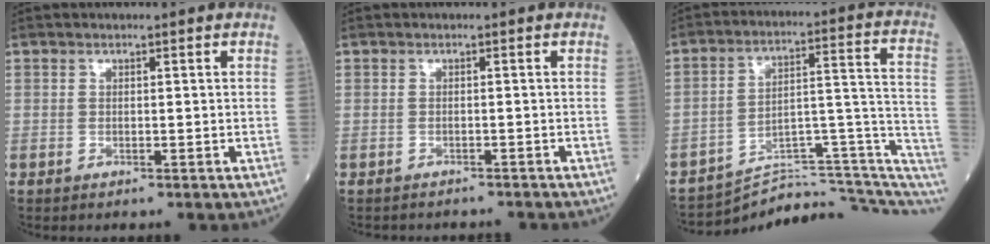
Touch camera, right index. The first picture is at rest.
{"total": 4.4, "force": [-4.2, 1.4, 0.6], "torque": [0.000, -0.001, -0.053]}
{"total": 16.3, "force": [-15.2, 3.1, 4.9], "torque": [-0.029, 0.089, -0.207]}